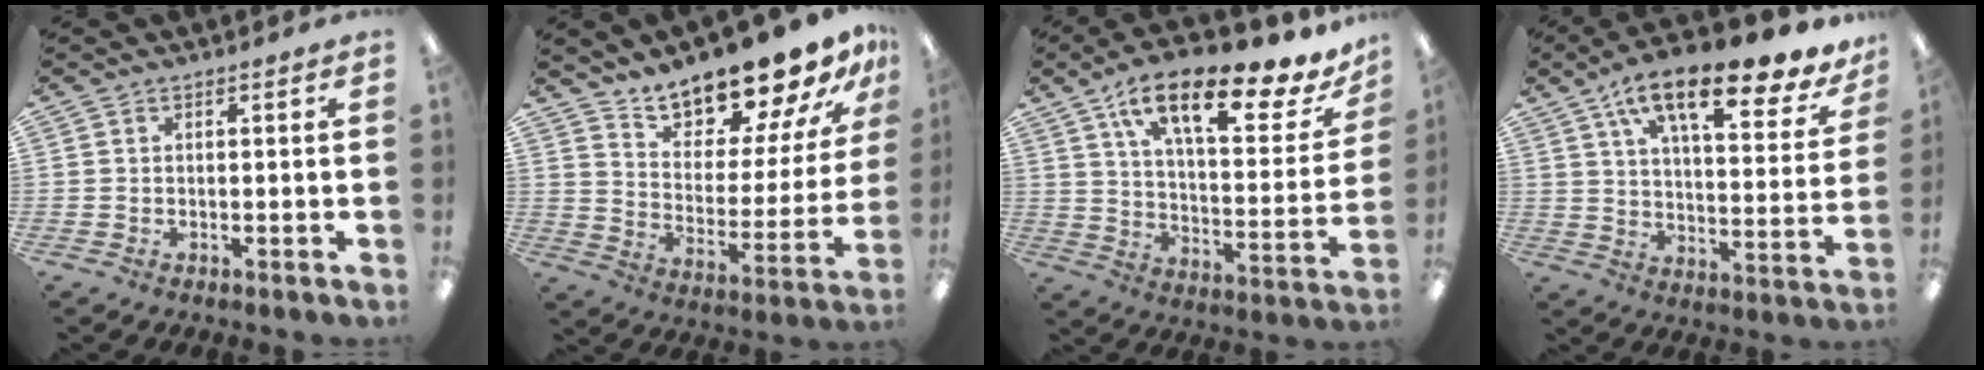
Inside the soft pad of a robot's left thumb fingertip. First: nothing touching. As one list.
[{"total": 17.4, "force": [15.8, 4.8, 5.5], "torque": [-0.096, -0.125, 0.276]}, {"total": 20.6, "force": [13.4, 6.7, 14.2], "torque": [-0.216, -0.081, 0.216]}, {"total": 17.2, "force": [11.8, 5.5, 11.3], "torque": [-0.181, -0.067, 0.194]}]